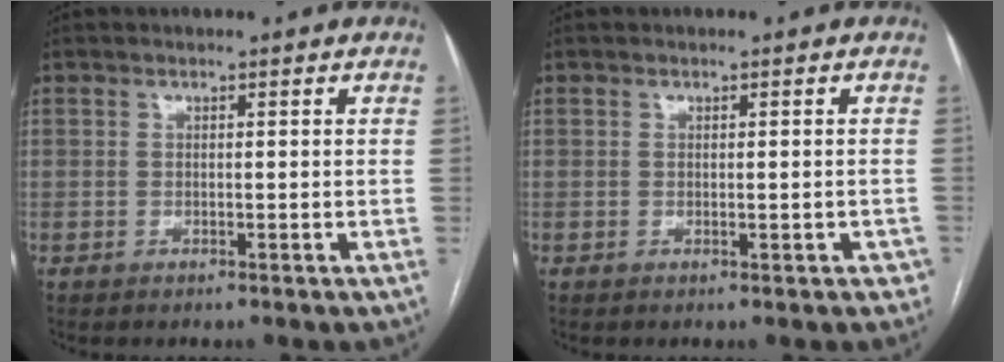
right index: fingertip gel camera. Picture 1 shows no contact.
{"total": 1.1, "force": [-0.5, 0.5, 0.9], "torque": [-0.007, 0.001, -0.001]}